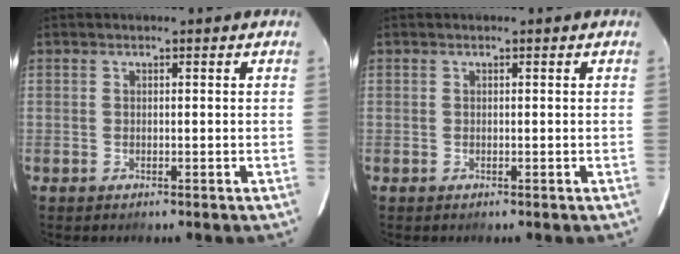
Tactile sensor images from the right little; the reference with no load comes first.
{"total": 0.0}